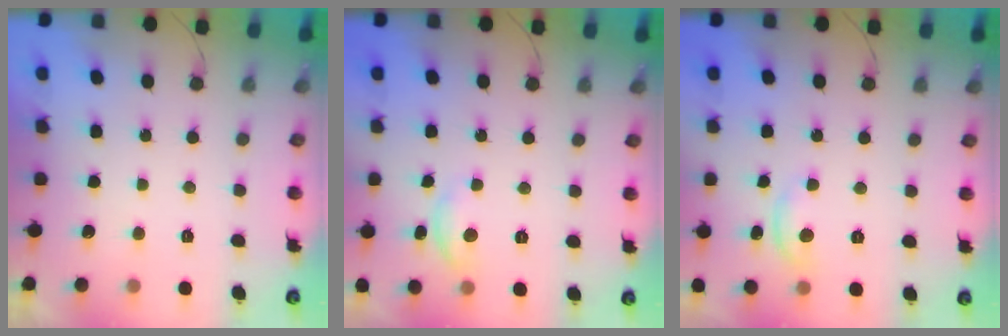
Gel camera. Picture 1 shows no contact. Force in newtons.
{"total": 6.0, "press": 6.0, "slide": 0.4}
{"total": 5.5, "press": 5.5, "slide": 0.2}